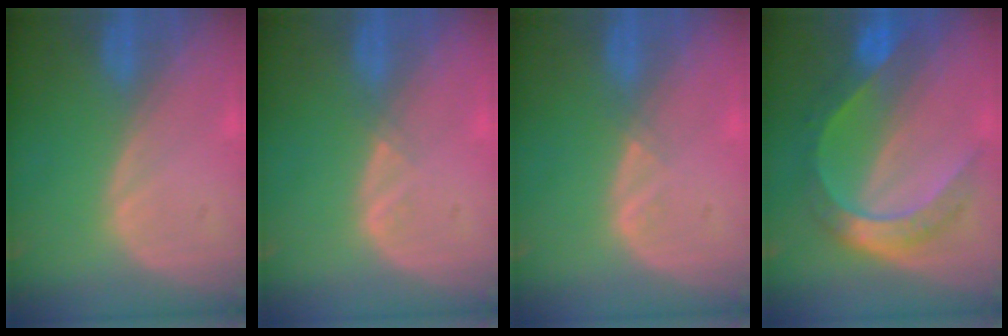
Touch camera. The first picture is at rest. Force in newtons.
{"total": 1.0, "press": 0.9, "slide": 0.5}
{"total": 1.0, "press": 0.9, "slide": 0.5}
{"total": 8.3, "press": 8.2, "slide": 0.8}